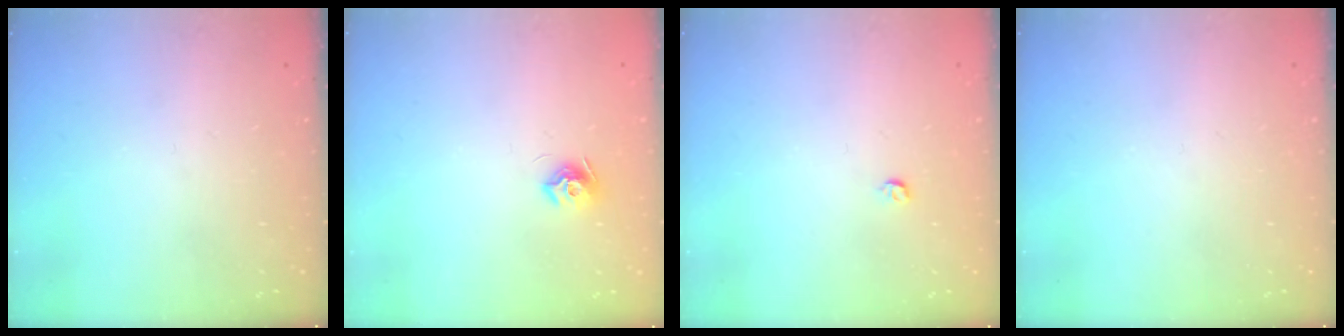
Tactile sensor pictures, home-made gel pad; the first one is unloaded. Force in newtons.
{"total": 7.8, "press": 7.8, "slide": 0.2}
{"total": 3.2, "press": 3.2, "slide": 0.4}
{"total": 0.0}